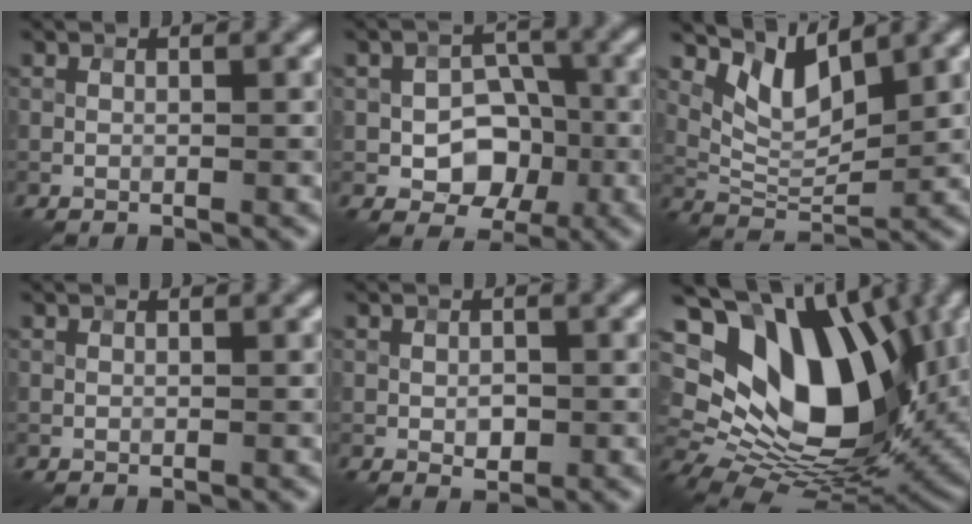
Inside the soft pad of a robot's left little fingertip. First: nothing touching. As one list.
[{"total": 5.7, "force": [-1.5, 4.2, 3.5], "torque": [-0.042, -0.003, -0.025]}, {"total": 5.1, "force": [3.1, 2.2, 3.4], "torque": [-0.070, -0.010, 0.059]}, {"total": 0.0}, {"total": 1.5, "force": [-0.3, 0.9, 1.1], "torque": [-0.016, 0.000, -0.005]}, {"total": 16.6, "force": [4.4, 10.2, 12.3], "torque": [-0.218, 0.010, 0.077]}]